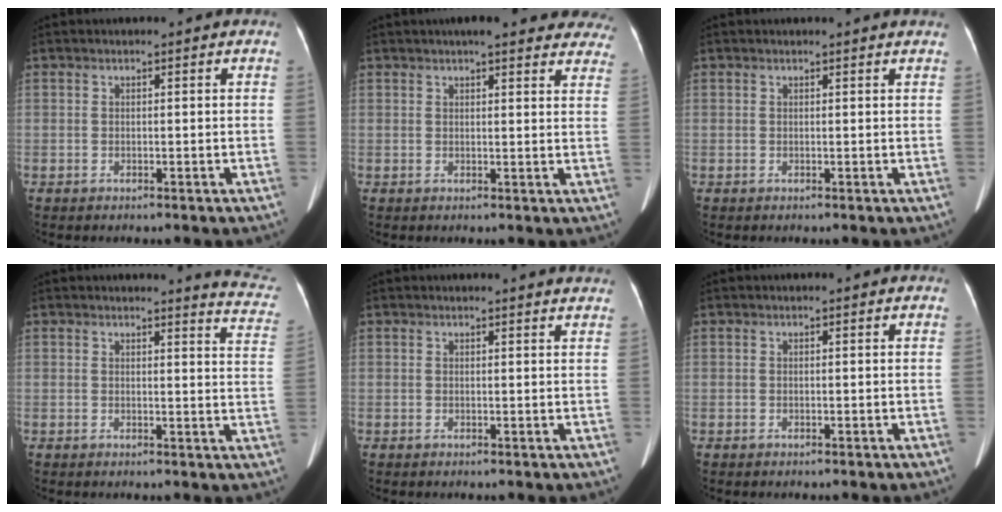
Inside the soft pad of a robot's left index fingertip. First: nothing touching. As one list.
[{"total": 17.3, "force": [15.3, 3.7, 7.1], "torque": [-0.063, 0.009, 0.165]}, {"total": 1.9, "force": [1.8, 0.3, 0.4], "torque": [-0.011, 0.008, 0.016]}, {"total": 8.1, "force": [8.1, 0.7, 1.0], "torque": [0.009, -0.064, 0.055]}, {"total": 4.0, "force": [3.9, 0.5, 0.9], "torque": [-0.010, 0.003, 0.030]}, {"total": 0.0}]